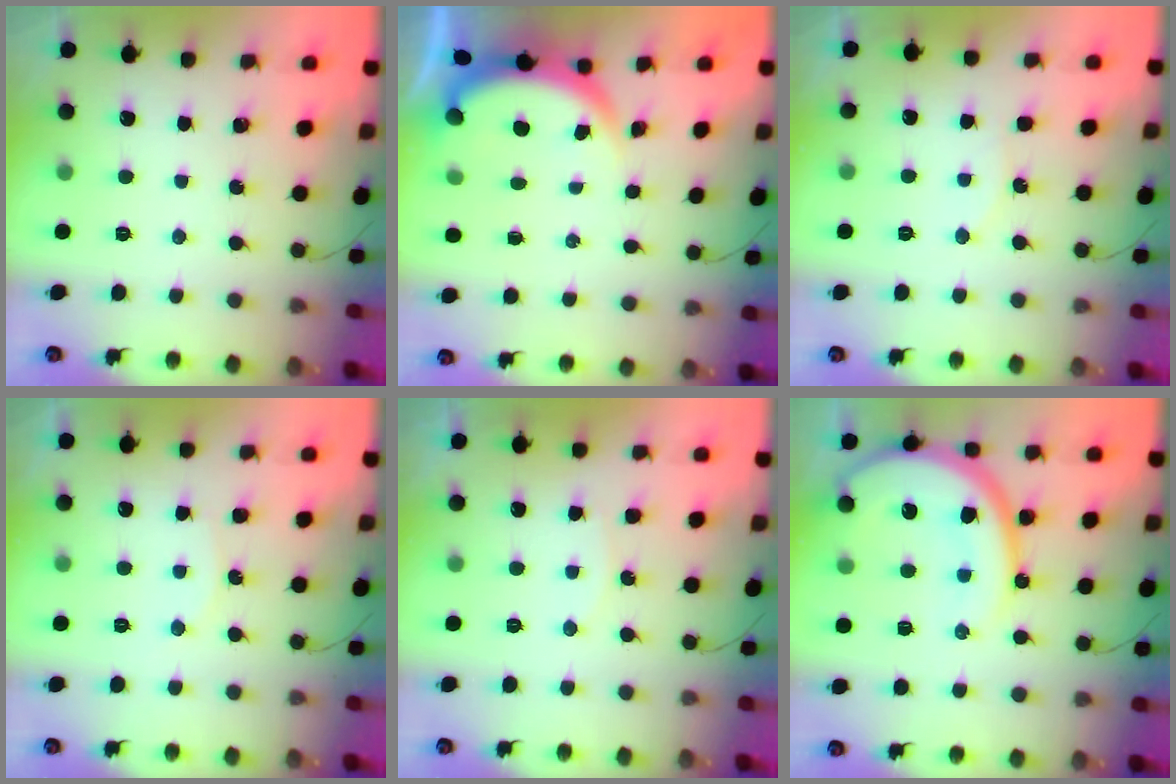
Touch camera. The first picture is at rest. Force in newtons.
{"total": 3.8, "press": 3.8, "slide": 0.1}
{"total": 5.5, "press": 5.5, "slide": 0.5}
{"total": 5.8, "press": 5.7, "slide": 0.5}
{"total": 5.9, "press": 5.9, "slide": 0.4}
{"total": 17.2, "press": 17.1, "slide": 1.8}